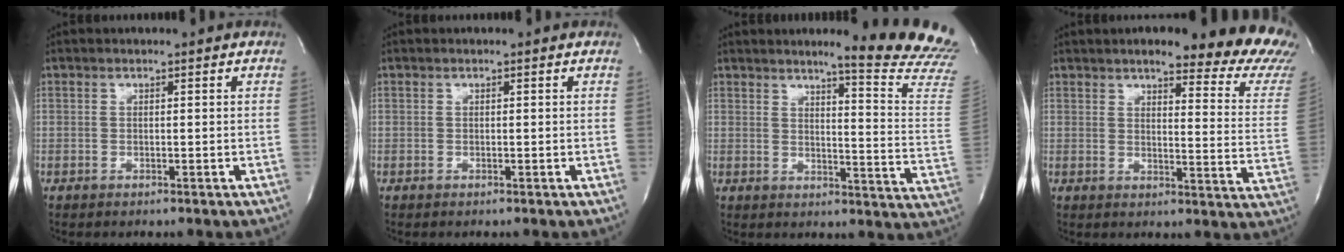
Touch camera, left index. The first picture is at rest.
{"total": 0.0}
{"total": 16.4, "force": [14.8, -1.5, 7.0], "torque": [-0.089, -0.130, 0.159]}
{"total": 20.8, "force": [18.1, 3.0, 10.0], "torque": [-0.115, -0.069, 0.191]}